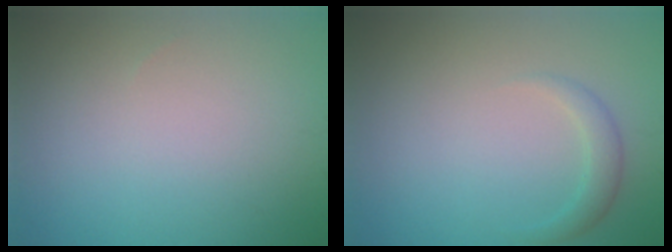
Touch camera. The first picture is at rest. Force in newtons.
{"total": 1.6, "press": 1.6, "slide": 0.1}